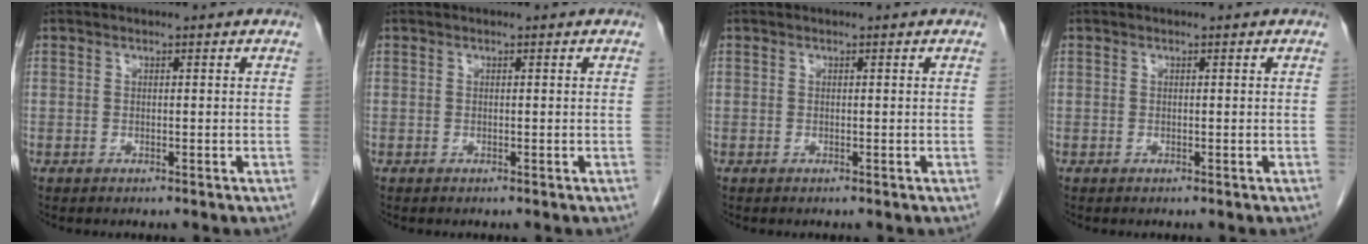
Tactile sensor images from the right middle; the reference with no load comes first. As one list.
[{"total": 0.0}, {"total": 0.0}, {"total": 0.0}]